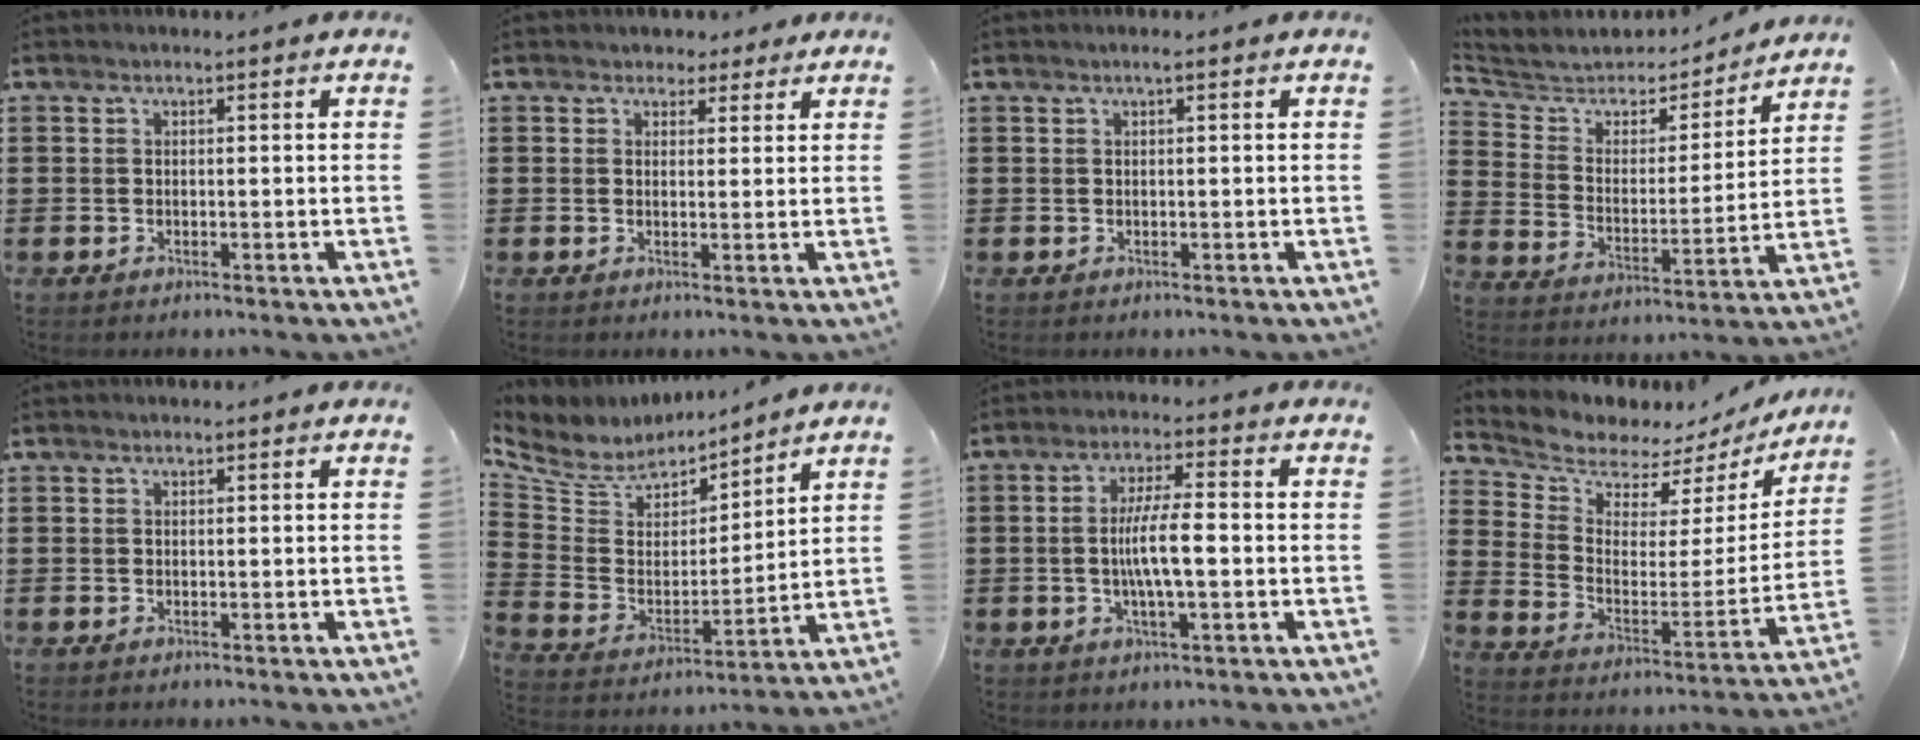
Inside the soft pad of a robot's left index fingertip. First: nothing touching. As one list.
[{"total": 2.2, "force": [1.7, 1.5, 0.2], "torque": [-0.004, 0.005, 0.029]}, {"total": 0.6, "force": [0.1, 0.0, 0.6], "torque": [-0.009, -0.002, 0.001]}, {"total": 4.9, "force": [4.4, 2.0, 0.4], "torque": [-0.044, -0.037, 0.070]}, {"total": 0.0}, {"total": 6.9, "force": [5.9, 3.5, 1.0], "torque": [-0.064, -0.042, 0.104]}, {"total": 6.8, "force": [-0.8, 1.2, 6.7], "torque": [-0.130, -0.002, -0.021]}, {"total": 5.5, "force": [5.2, 1.8, 0.1], "torque": [-0.044, -0.047, 0.085]}]